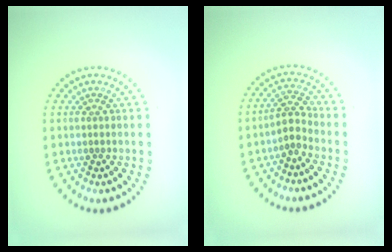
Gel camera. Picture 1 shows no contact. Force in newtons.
{"total": 2.0, "press": 1.5, "slide": 1.3}